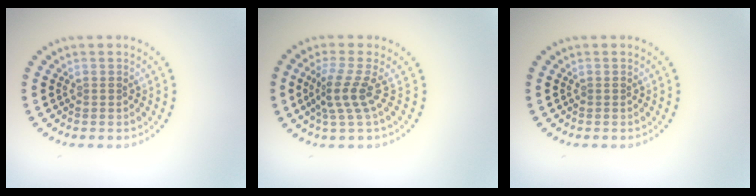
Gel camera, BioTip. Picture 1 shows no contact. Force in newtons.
{"total": 2.9, "press": 2.0, "slide": 2.2}
{"total": 0.0}